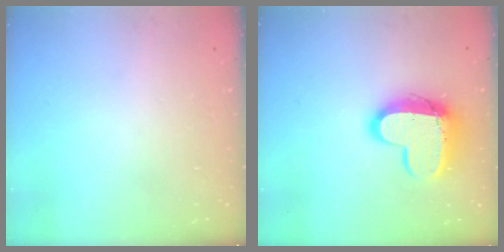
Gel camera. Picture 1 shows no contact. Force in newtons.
{"total": 14.2, "press": 14.1, "slide": 1.1}